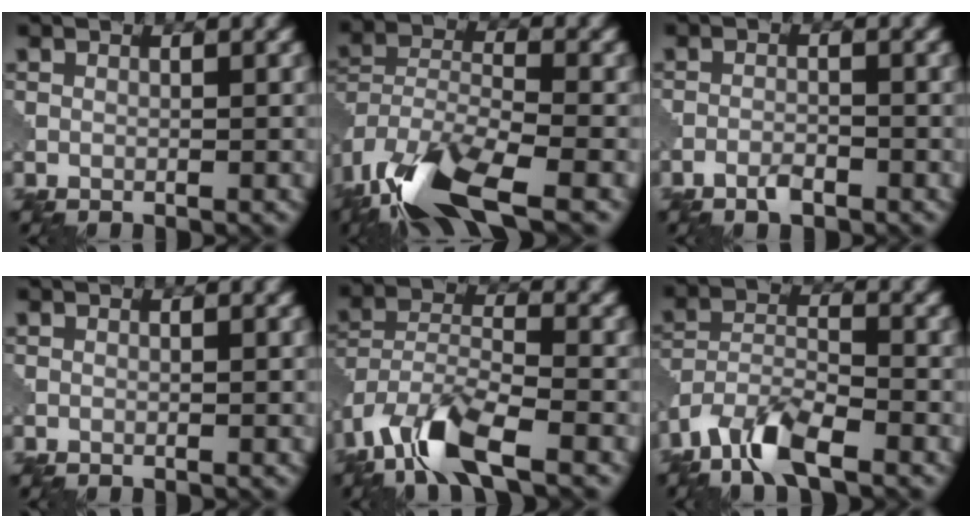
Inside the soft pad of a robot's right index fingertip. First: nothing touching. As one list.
[{"total": 12.8, "force": [-8.6, 4.3, 8.5], "torque": [-0.177, -0.020, -0.165]}, {"total": 1.7, "force": [-1.3, 0.4, 1.0], "torque": [-0.021, 0.000, -0.028]}, {"total": 0.0}, {"total": 8.9, "force": [-6.0, 2.9, 5.9], "torque": [-0.111, -0.004, -0.125]}, {"total": 6.2, "force": [-4.7, 1.8, 3.6], "torque": [-0.068, -0.003, -0.095]}]